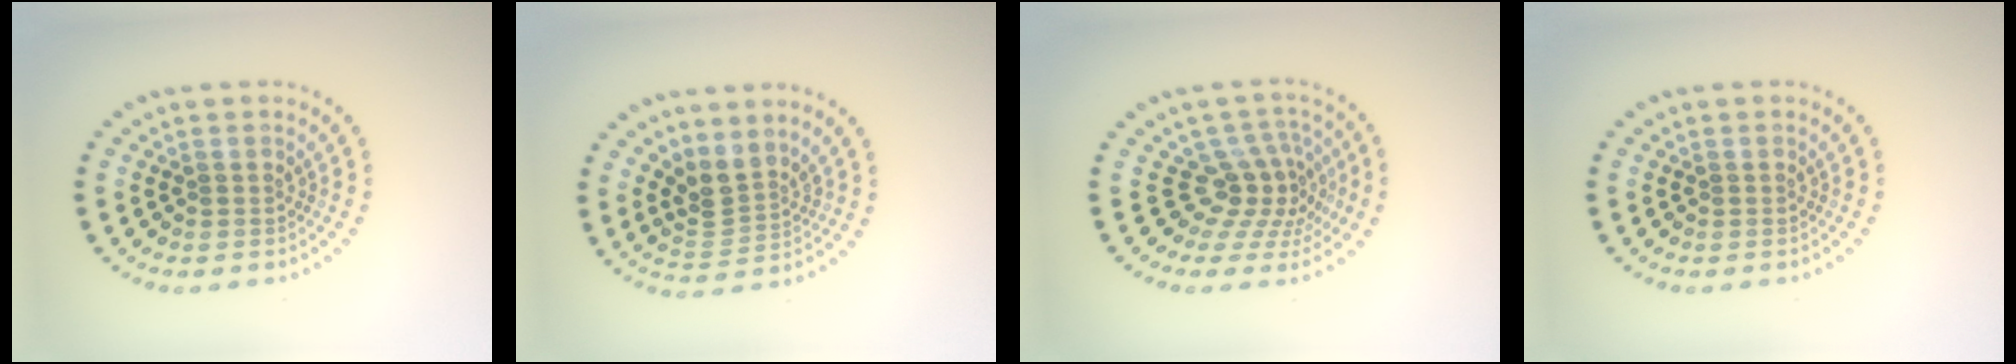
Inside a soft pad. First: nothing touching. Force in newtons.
{"total": 3.0, "press": 2.1, "slide": 2.1}
{"total": 3.9, "press": 2.7, "slide": 2.8}
{"total": 0.0}